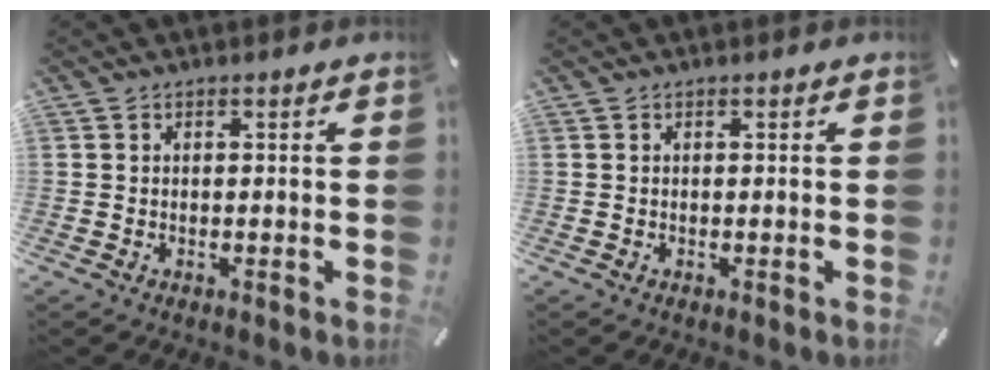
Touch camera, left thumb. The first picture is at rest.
{"total": 0.0}